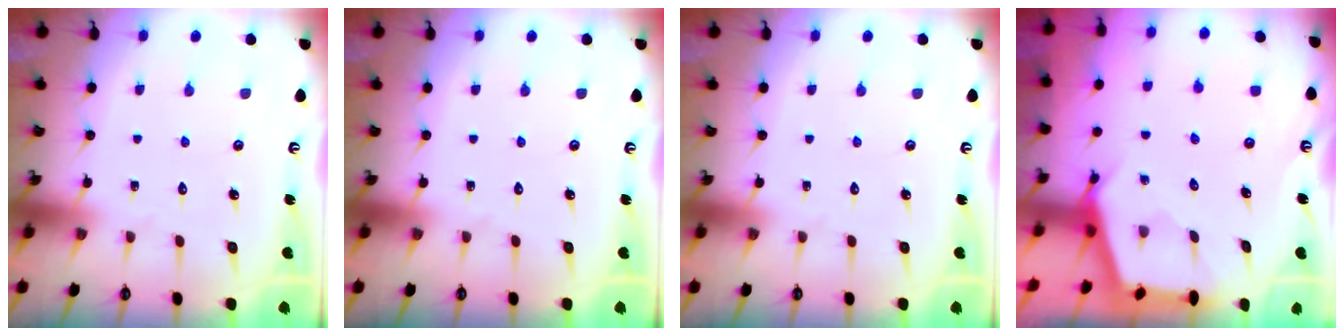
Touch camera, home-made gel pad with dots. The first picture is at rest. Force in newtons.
{"total": 0.0}
{"total": 0.0}
{"total": 2.6, "press": 2.5, "slide": 0.3}